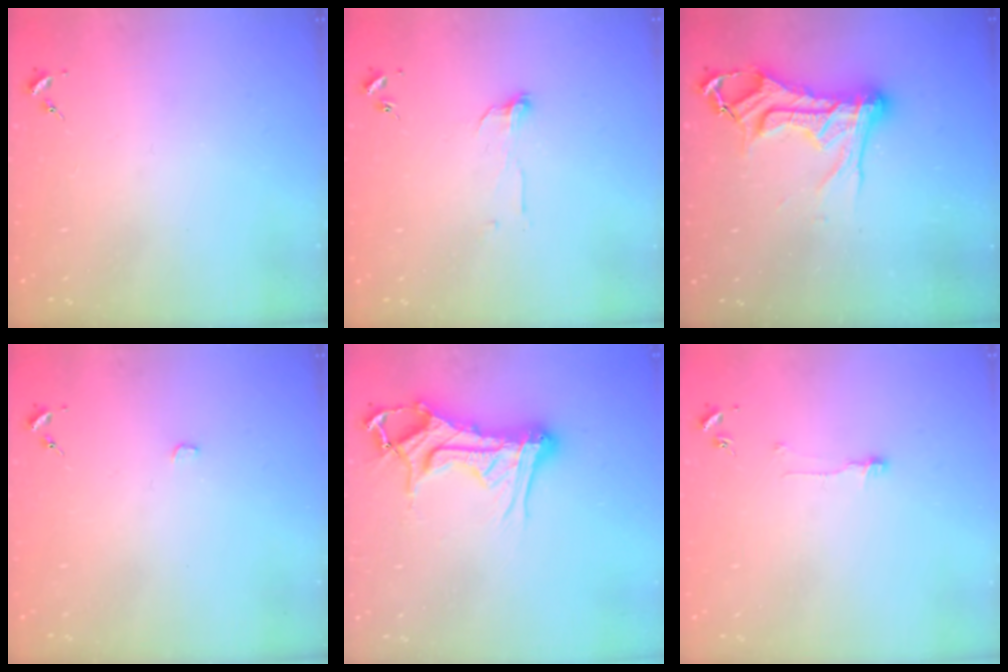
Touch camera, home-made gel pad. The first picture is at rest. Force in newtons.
{"total": 6.9, "press": 6.9, "slide": 0.6}
{"total": 17.6, "press": 17.6, "slide": 1.8}
{"total": 1.3, "press": 1.3, "slide": 0.1}
{"total": 17.0, "press": 16.9, "slide": 2.0}
{"total": 6.4, "press": 6.4, "slide": 0.4}